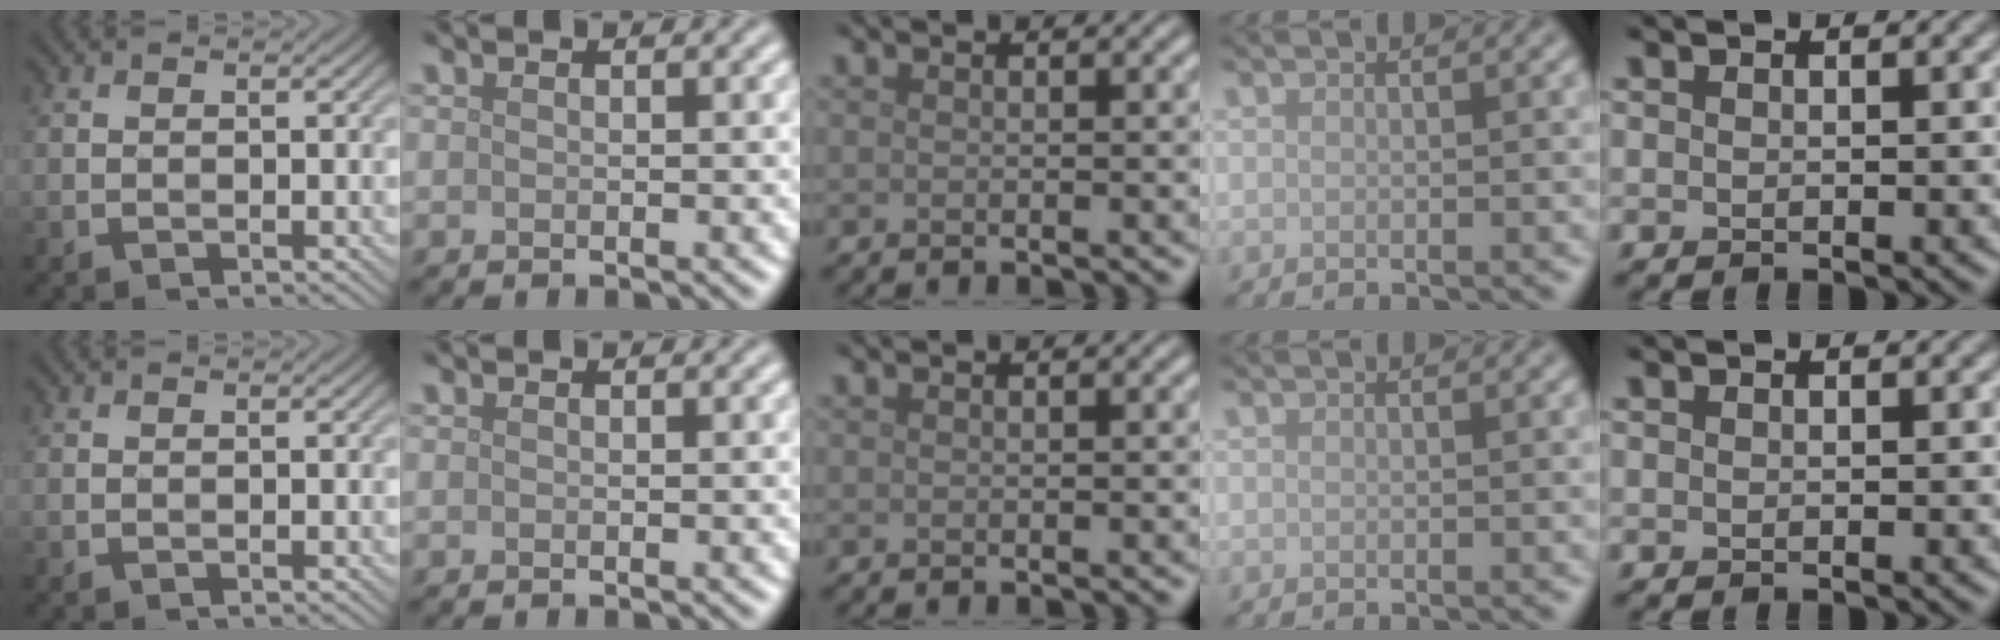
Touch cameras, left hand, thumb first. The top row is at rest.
{}